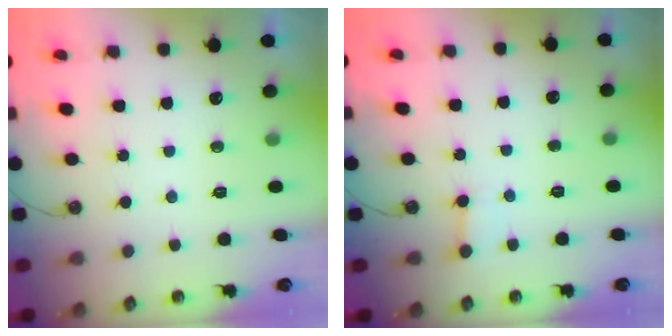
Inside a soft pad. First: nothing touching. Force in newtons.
{"total": 2.4, "press": 2.4, "slide": 0.4}